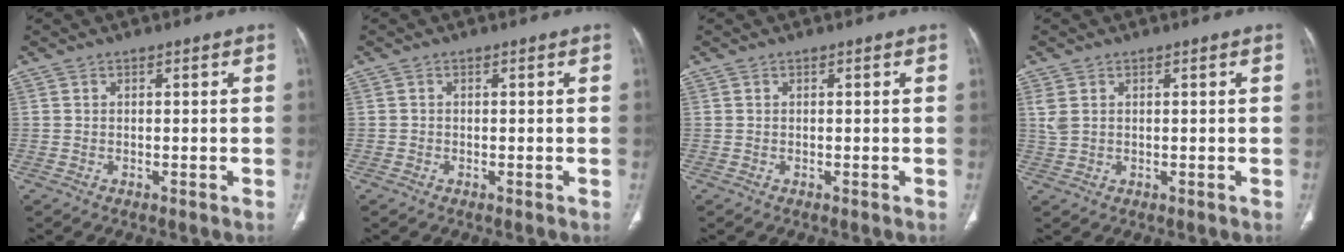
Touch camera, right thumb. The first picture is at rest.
{"total": 0.0}
{"total": 0.0}
{"total": 2.3, "force": [0.9, 1.5, 1.6], "torque": [-0.043, 0.005, 0.029]}